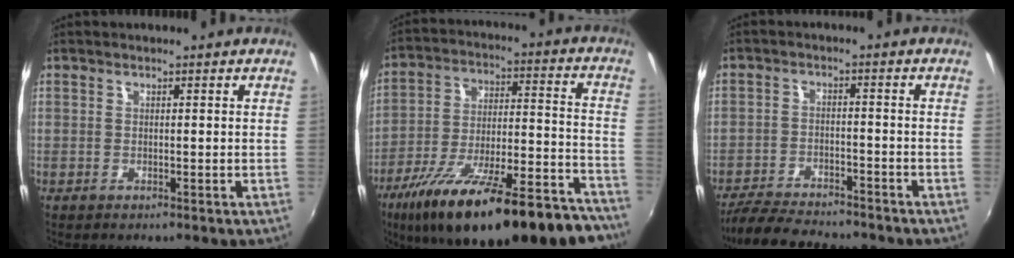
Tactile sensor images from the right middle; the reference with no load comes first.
{"total": 29.8, "force": [-22.1, 8.4, 18.2], "torque": [-0.286, -0.041, -0.317]}
{"total": 12.2, "force": [-10.8, 2.8, 4.8], "torque": [-0.122, -0.017, -0.174]}